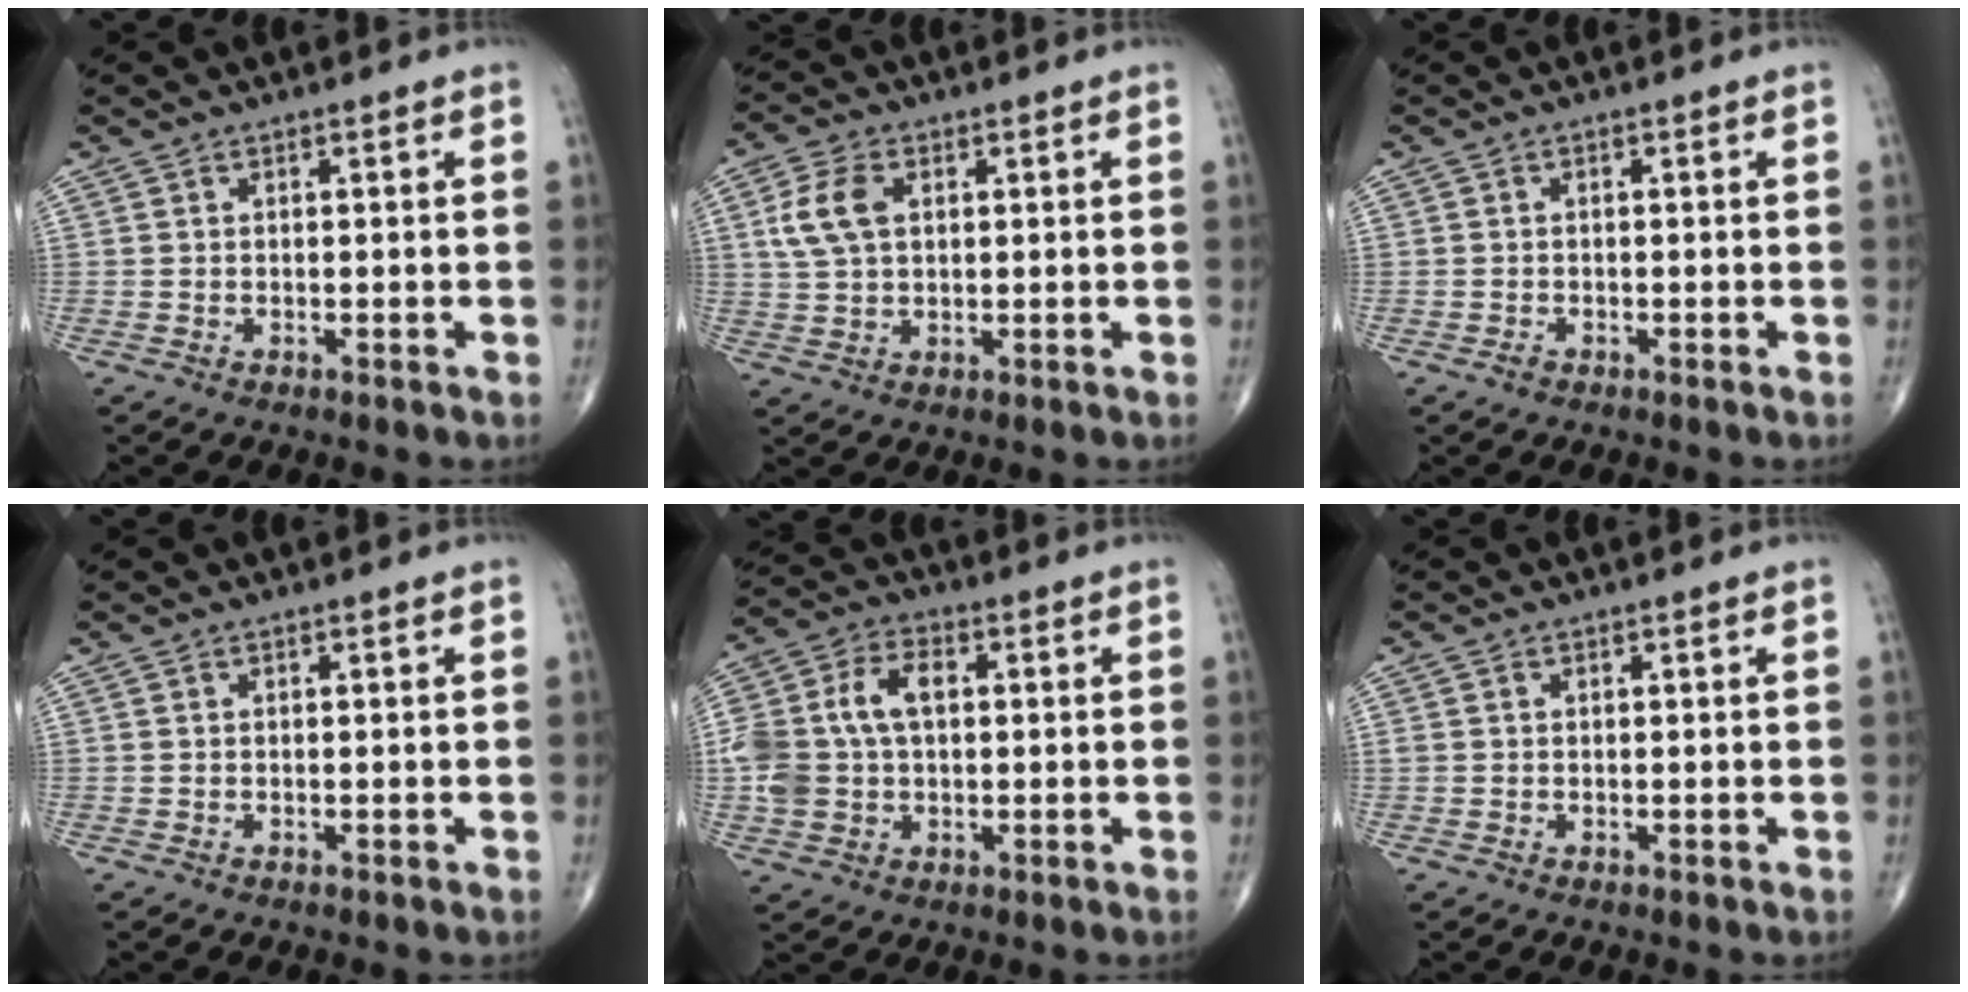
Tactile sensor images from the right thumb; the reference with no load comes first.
{"total": 7.5, "force": [1.9, 4.7, 5.4], "torque": [-0.112, 0.005, 0.037]}
{"total": 1.0, "force": [-0.7, 0.7, 0.4], "torque": [-0.007, 0.002, -0.013]}
{"total": 0.0}
{"total": 11.4, "force": [1.0, 7.6, 8.4], "torque": [-0.166, 0.020, 0.020]}
{"total": 0.6, "force": [0.1, 0.5, 0.2], "torque": [-0.001, 0.003, 0.002]}